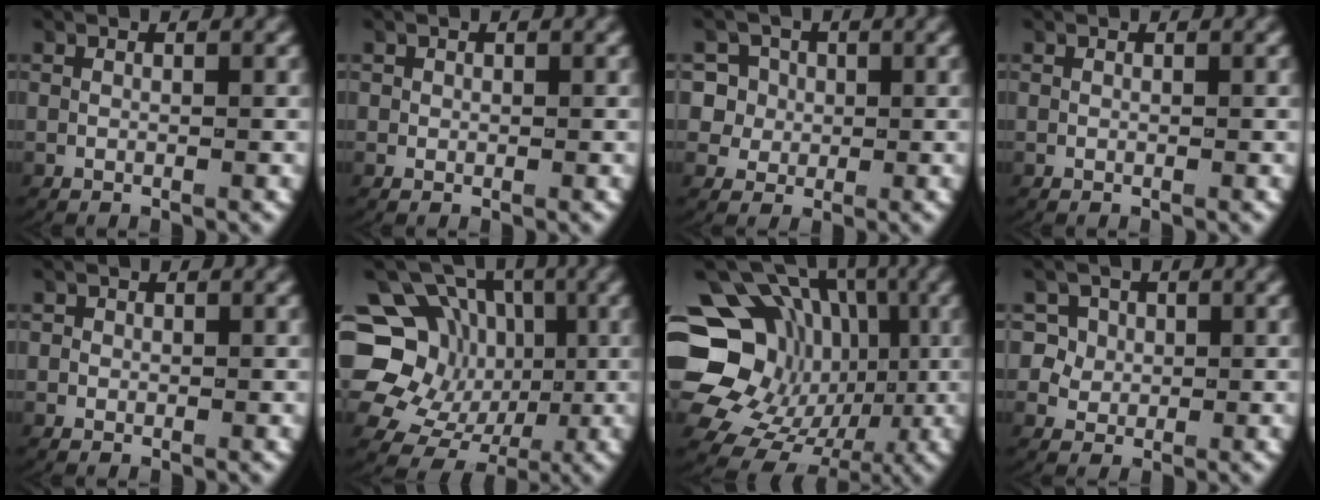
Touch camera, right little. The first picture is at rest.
{"total": 0.6, "force": [0.2, 0.6, 0.0], "torque": [-0.009, -0.005, 0.005]}
{"total": 6.8, "force": [0.2, 6.4, 2.3], "torque": [-0.064, -0.017, 0.003]}
{"total": 0.0}
{"total": 0.9, "force": [0.1, 0.9, 0.1], "torque": [-0.008, -0.005, 0.002]}
{"total": 13.8, "force": [0.7, 12.3, 6.4], "torque": [-0.140, -0.041, 0.017]}
{"total": 18.3, "force": [0.6, 15.9, 9.0], "torque": [-0.194, -0.055, 0.019]}
{"total": 5.7, "force": [0.7, 5.2, 2.2], "torque": [-0.054, -0.014, 0.012]}